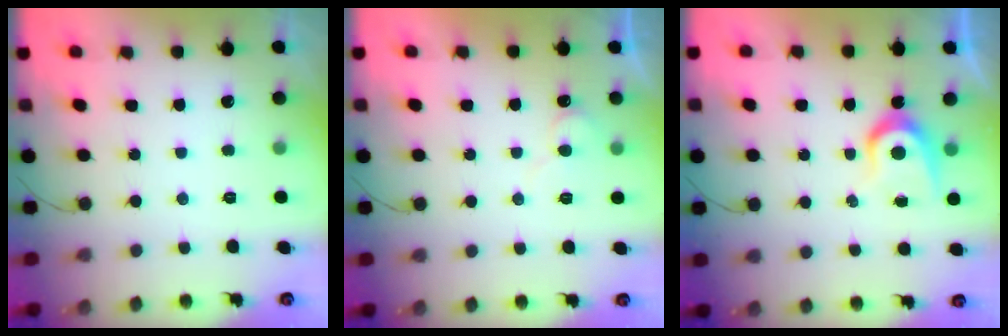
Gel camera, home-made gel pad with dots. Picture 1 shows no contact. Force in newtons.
{"total": 7.5, "press": 7.5, "slide": 0.8}
{"total": 6.8, "press": 6.8, "slide": 0.6}